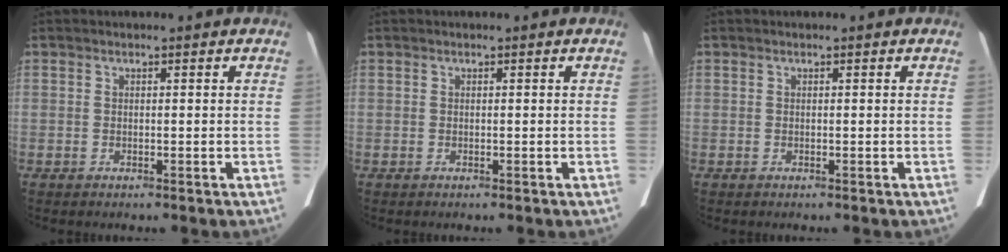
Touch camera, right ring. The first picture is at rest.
{"total": 0.0}
{"total": 0.0}